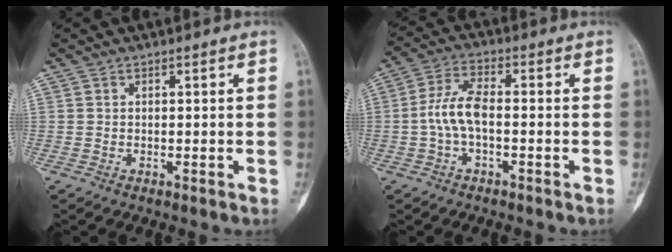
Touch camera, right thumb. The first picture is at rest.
{"total": 6.8, "force": [-1.1, 2.9, 6.0], "torque": [-0.130, 0.022, -0.027]}